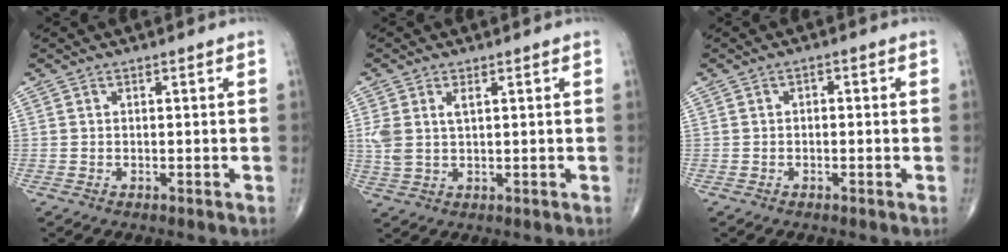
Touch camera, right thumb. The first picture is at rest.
{"total": 4.7, "force": [1.3, 2.4, 3.9], "torque": [-0.098, 0.007, 0.033]}
{"total": 0.9, "force": [-0.1, 0.6, 0.7], "torque": [-0.005, 0.005, -0.006]}